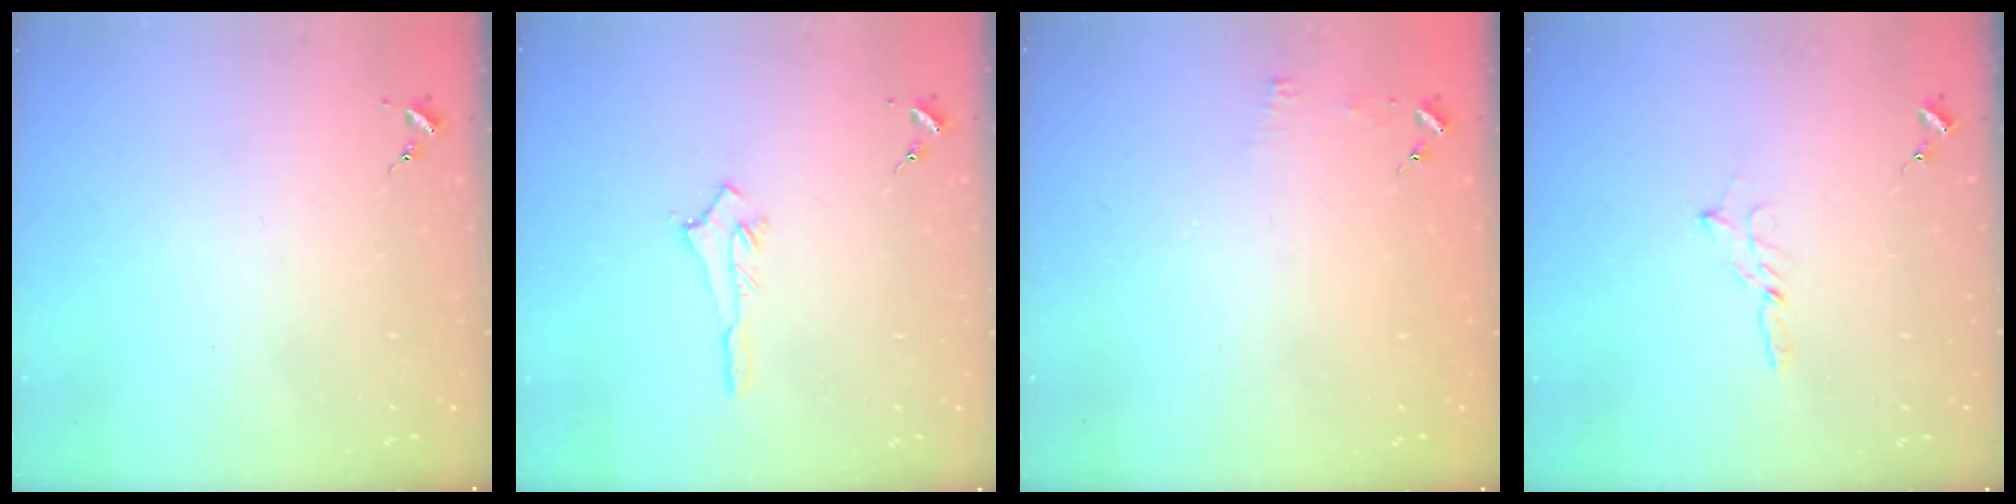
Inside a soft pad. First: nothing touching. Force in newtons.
{"total": 4.0, "press": 4.0, "slide": 0.5}
{"total": 3.5, "press": 3.5, "slide": 0.3}
{"total": 2.1, "press": 2.1, "slide": 0.2}